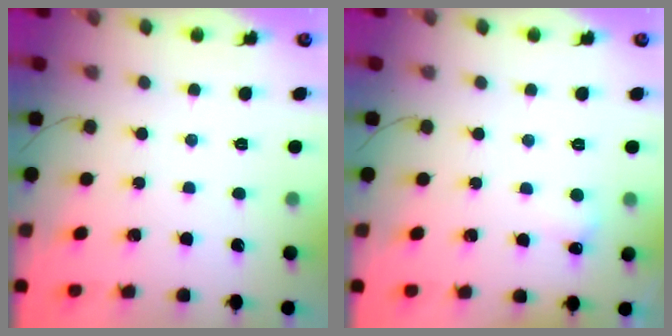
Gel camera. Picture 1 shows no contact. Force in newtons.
{"total": 3.6, "press": 3.5, "slide": 1.0}